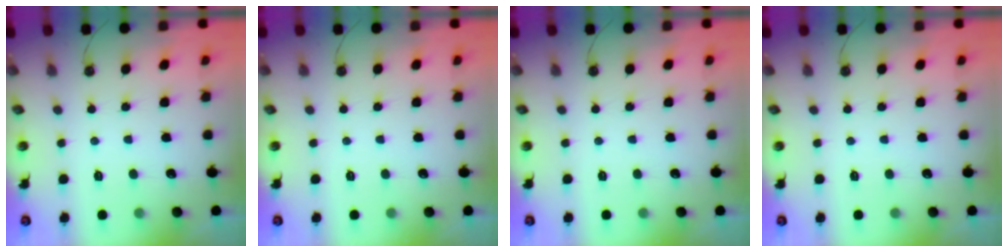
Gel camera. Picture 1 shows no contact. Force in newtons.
{"total": 0.0}
{"total": 0.0}
{"total": 0.0}